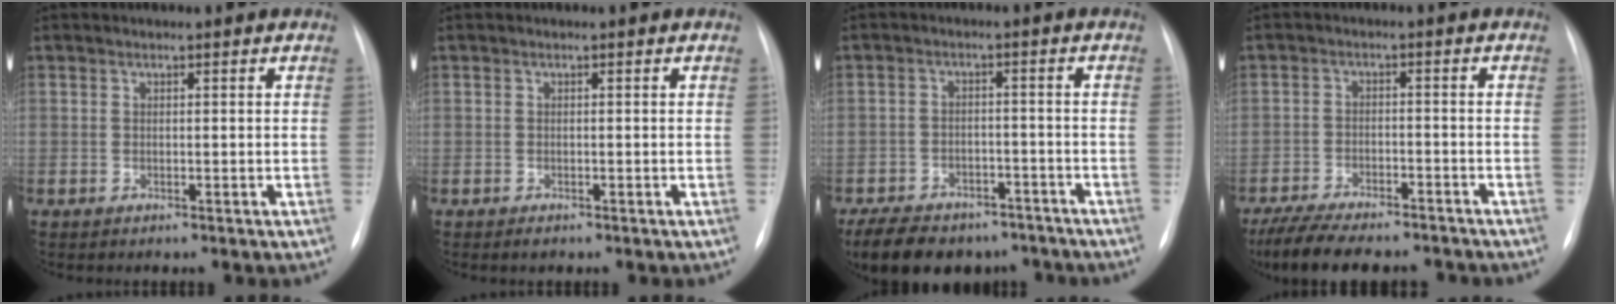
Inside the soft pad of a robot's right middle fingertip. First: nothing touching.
{"total": 0.7, "force": [-0.5, 0.3, 0.3], "torque": [-0.008, -0.001, -0.006]}
{"total": 15.6, "force": [-12.0, 7.9, 6.2], "torque": [-0.138, -0.004, -0.164]}
{"total": 14.7, "force": [-12.7, 3.8, 6.4], "torque": [-0.134, -0.008, -0.187]}